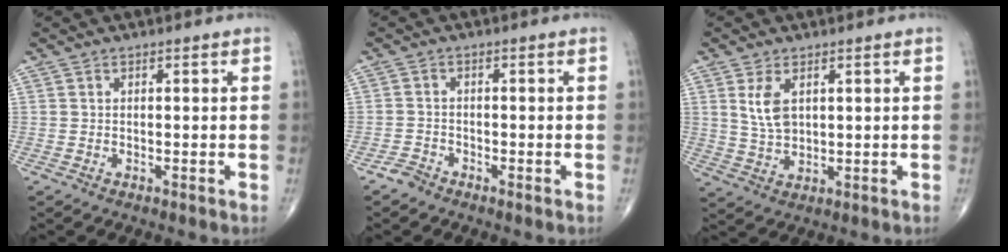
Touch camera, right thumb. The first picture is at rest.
{"total": 1.8, "force": [-1.6, 0.9, 0.1], "torque": [-0.002, 0.001, -0.035]}
{"total": 5.5, "force": [1.9, 3.1, 4.1], "torque": [-0.074, -0.010, 0.046]}